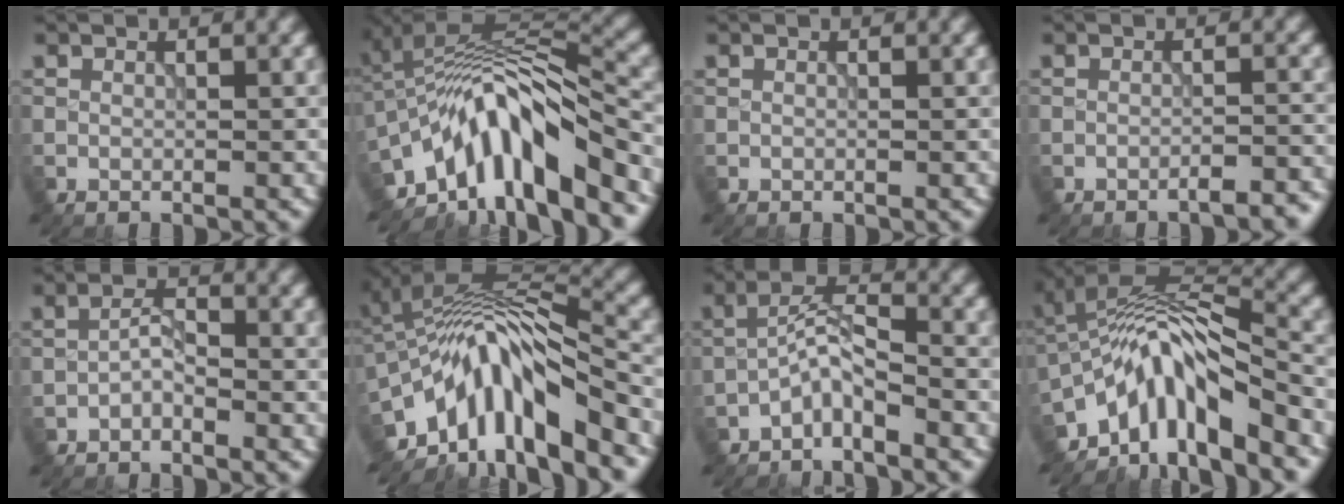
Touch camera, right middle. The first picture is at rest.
{"total": 11.7, "force": [-6.2, 3.8, 9.2], "torque": [-0.143, 0.013, -0.111]}
{"total": 0.0}
{"total": 2.7, "force": [-2.1, 0.6, 1.6], "torque": [-0.017, 0.006, -0.031]}
{"total": 1.3, "force": [-0.8, 0.4, 0.9], "torque": [-0.021, 0.007, -0.020]}
{"total": 11.3, "force": [-5.3, 3.8, 9.2], "torque": [-0.143, 0.012, -0.093]}
{"total": 2.9, "force": [-2.1, 0.6, 1.8], "torque": [-0.039, 0.014, -0.047]}
{"total": 9.9, "force": [-5.1, 3.3, 7.8], "torque": [-0.119, 0.009, -0.099]}